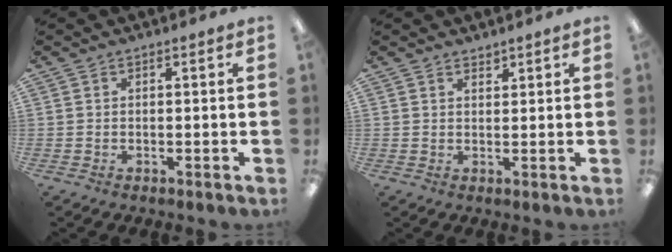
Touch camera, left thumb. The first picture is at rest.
{"total": 1.5, "force": [1.4, 0.4, 0.0], "torque": [0.008, -0.006, 0.026]}